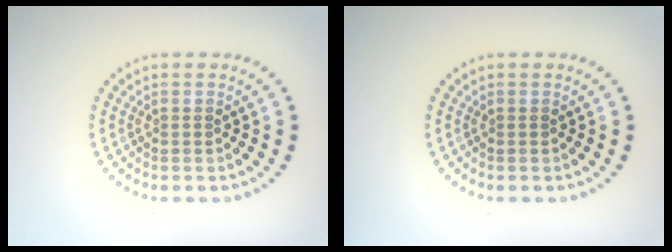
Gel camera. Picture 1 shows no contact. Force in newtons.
{"total": 0.0}